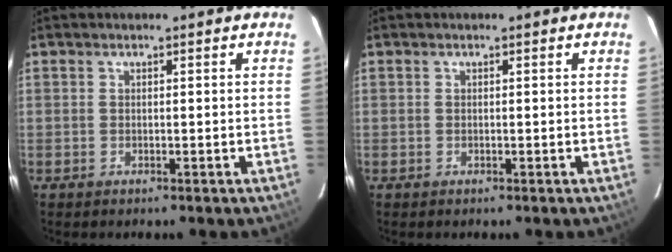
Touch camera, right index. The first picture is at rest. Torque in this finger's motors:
{"motor_torque": [-0.03, -0.04, 0.02, -0.01]}